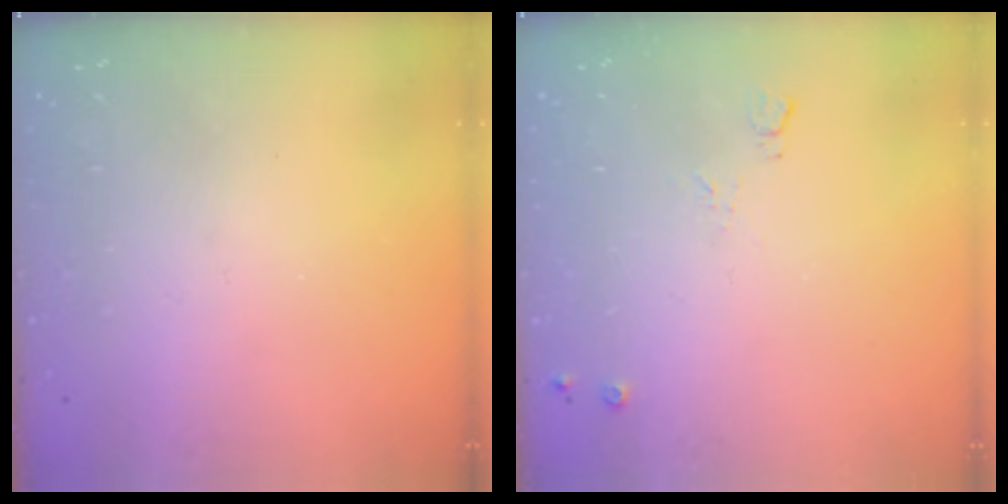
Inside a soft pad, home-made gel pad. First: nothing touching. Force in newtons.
{"total": 5.2, "press": 5.1, "slide": 1.1}